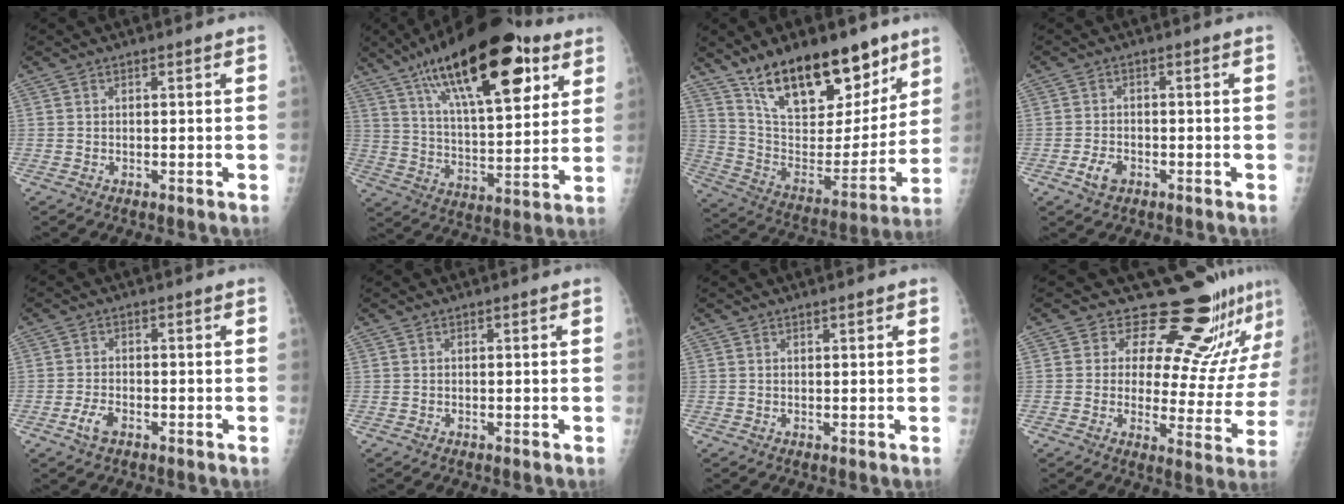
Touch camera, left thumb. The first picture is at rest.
{"total": 28.2, "force": [14.6, 10.7, 21.5], "torque": [-0.323, -0.021, 0.241]}
{"total": 24.4, "force": [16.5, 10.7, 14.6], "torque": [-0.189, -0.069, 0.281]}
{"total": 3.6, "force": [-1.7, 2.3, 2.1], "torque": [-0.034, 0.007, -0.029]}
{"total": 3.3, "force": [-1.8, 1.7, 2.2], "torque": [-0.044, 0.008, -0.033]}
{"total": 0.0}
{"total": 0.9, "force": [0.7, 0.3, 0.5], "torque": [-0.004, -0.003, 0.009]}
{"total": 18.4, "force": [15.7, 6.6, 7.0], "torque": [-0.030, -0.113, 0.187]}